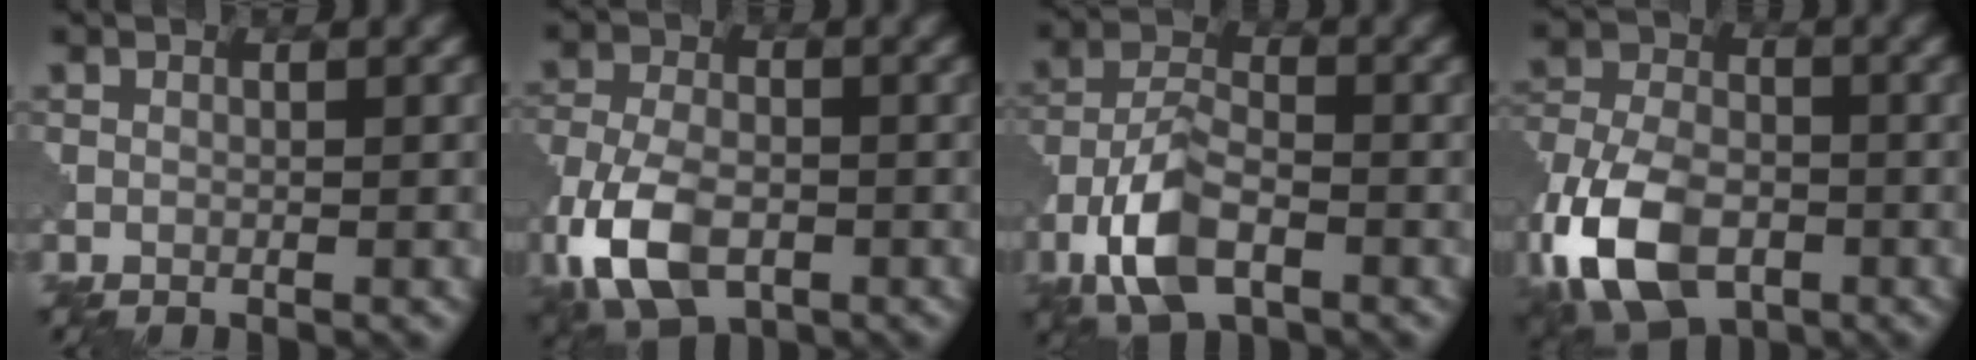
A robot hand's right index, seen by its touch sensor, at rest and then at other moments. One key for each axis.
{"total": 8.5, "fx": -3.8, "fy": 4.6, "fz": 6.0, "tx": -0.140, "ty": -0.014, "tz": -0.080}
{"total": 7.0, "fx": -3.4, "fy": 3.4, "fz": 5.1, "tx": -0.105, "ty": 0.001, "tz": -0.077}
{"total": 12.1, "fx": -5.6, "fy": 7.0, "fz": 8.1, "tx": -0.190, "ty": -0.021, "tz": -0.117}